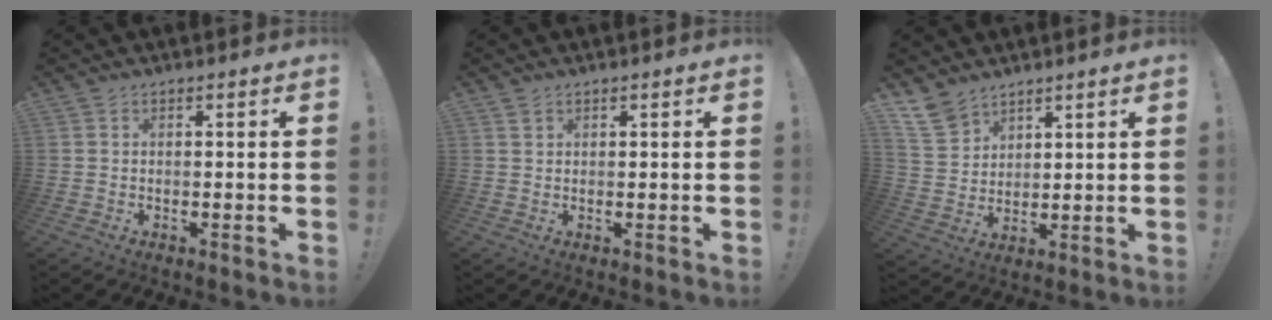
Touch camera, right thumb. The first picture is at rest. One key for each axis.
{"total": 1.0, "fx": 0.8, "fy": 0.6, "fz": 0.4, "tx": -0.001, "ty": -0.003, "tz": 0.014}
{"total": 9.6, "fx": 7.1, "fy": 6.0, "fz": 2.2, "tx": -0.052, "ty": -0.043, "tz": 0.145}